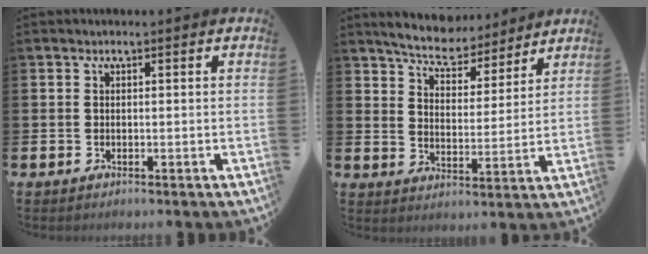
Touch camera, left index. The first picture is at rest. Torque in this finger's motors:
{"motor_torque": [0.87, -1.27, 0.04, 0.07]}